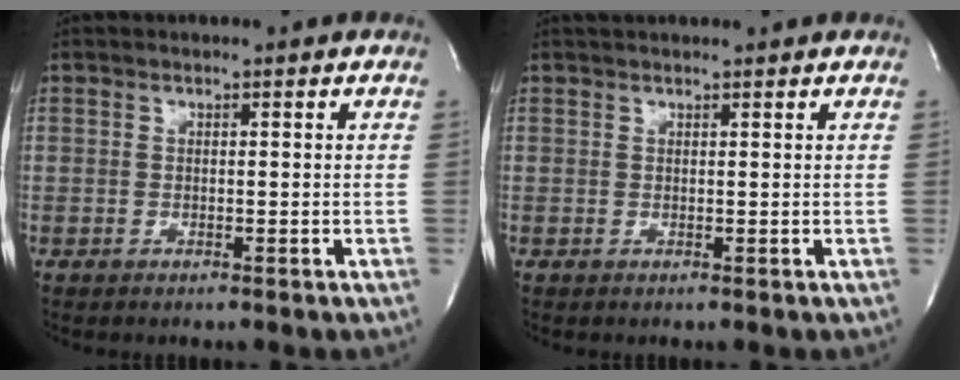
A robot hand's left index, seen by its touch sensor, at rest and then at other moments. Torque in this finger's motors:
{"motor_torque": [0.68, -0.64, -0.04, 0.03]}